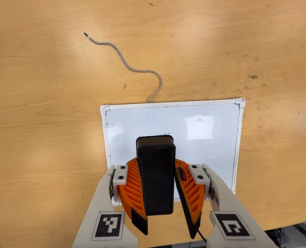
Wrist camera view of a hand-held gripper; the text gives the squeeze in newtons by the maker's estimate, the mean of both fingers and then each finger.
{"total": 9.6, "left": 9.5, "right": 9.8}